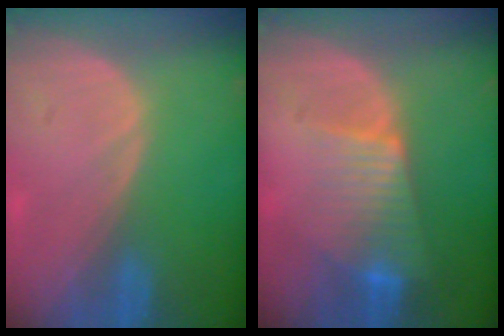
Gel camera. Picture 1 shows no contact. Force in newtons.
{"total": 7.3, "press": 6.4, "slide": 3.4}